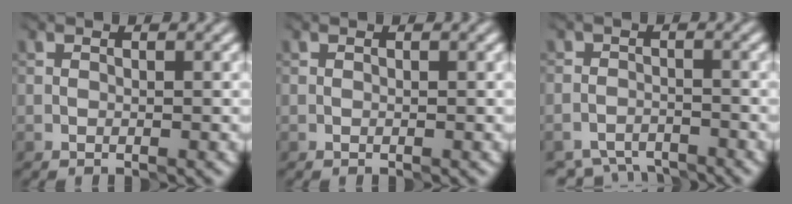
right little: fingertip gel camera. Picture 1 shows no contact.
{"total": 0.0}
{"total": 5.2, "force": [-4.7, 1.8, 1.0], "torque": [-0.014, -0.018, -0.086]}